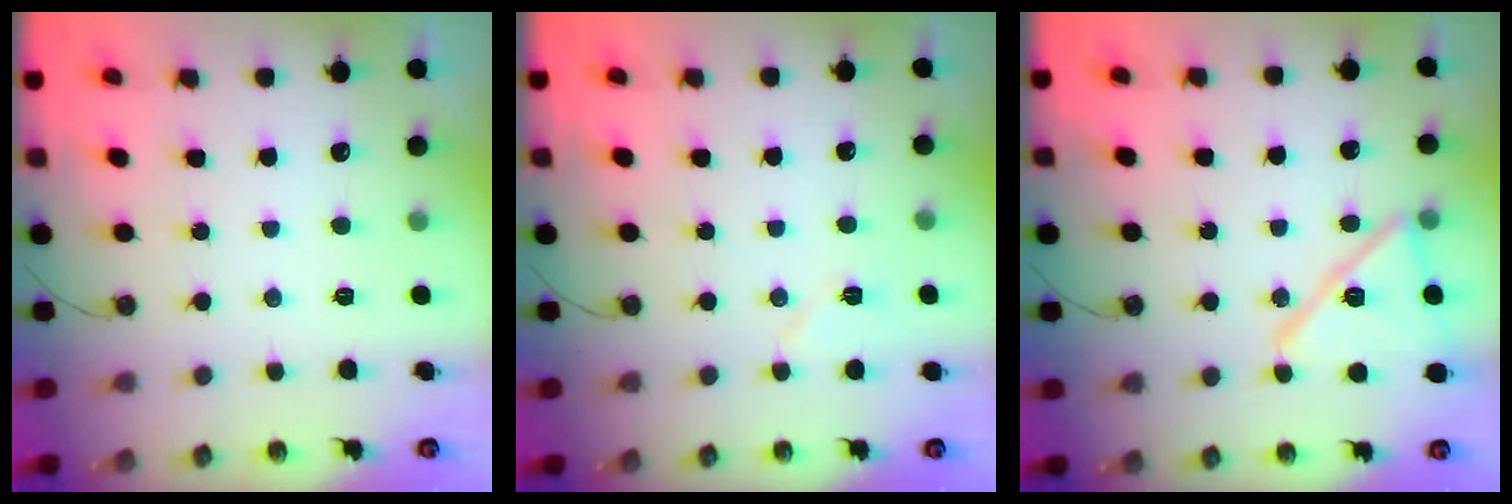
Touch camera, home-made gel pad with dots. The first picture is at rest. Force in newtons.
{"total": 6.7, "press": 6.4, "slide": 1.8}
{"total": 15.2, "press": 15.2, "slide": 0.4}